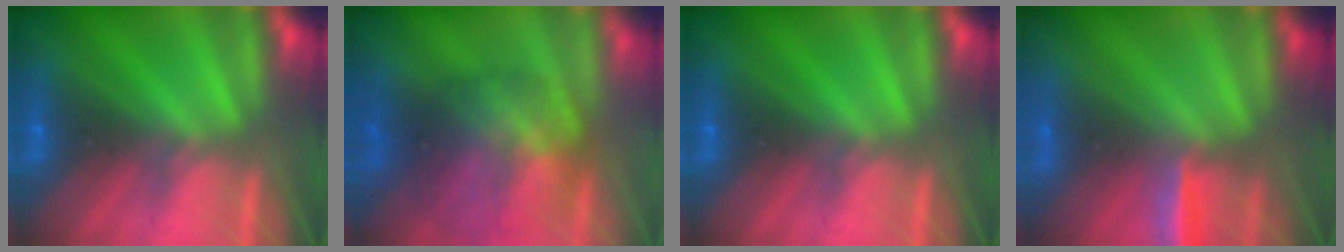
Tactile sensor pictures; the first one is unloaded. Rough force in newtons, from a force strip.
{"total": 5.7}
{"total": 0.0}
{"total": 3.2}